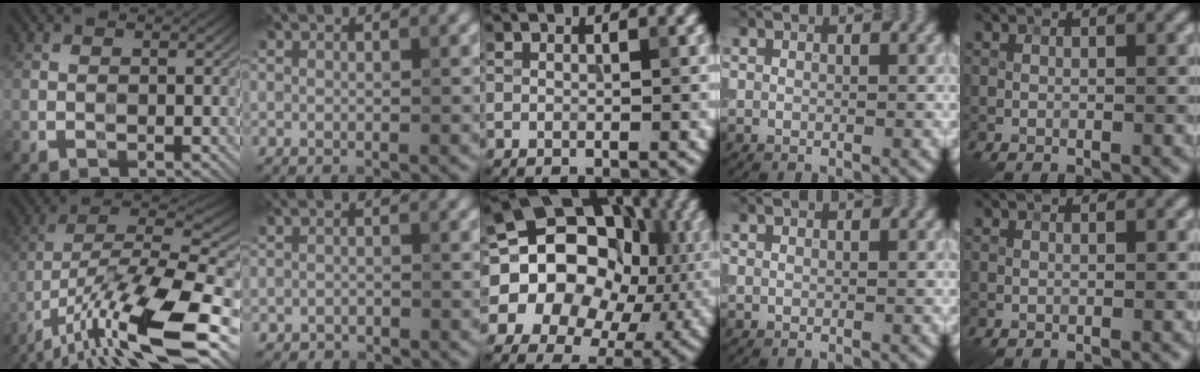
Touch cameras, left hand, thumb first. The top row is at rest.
{"thumb": {"total": 17.3, "force": [-10.2, 4.7, 13.1], "torque": [-0.257, -0.010, -0.192]}, "index": {"total": 0.8, "force": [-0.6, 0.5, 0.0], "torque": [0.001, -0.001, -0.011]}, "middle": {"total": 14.2, "force": [-0.1, 12.0, 7.5], "torque": [-0.126, 0.011, -0.030]}}